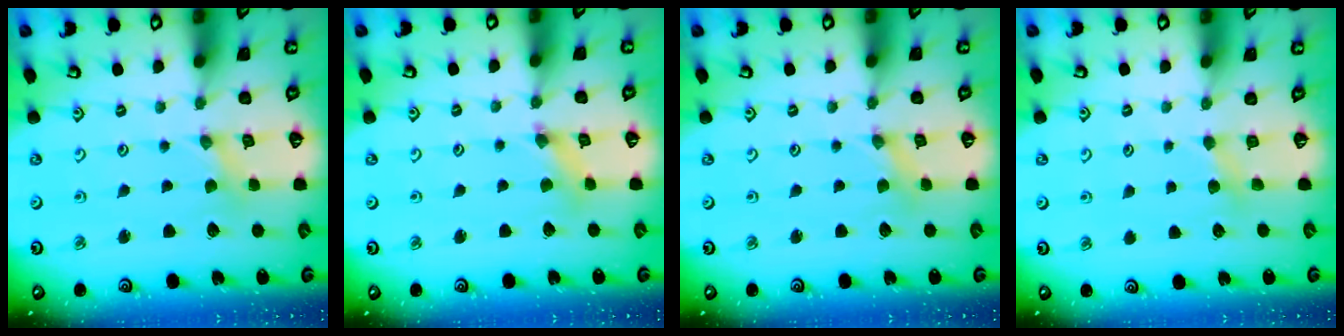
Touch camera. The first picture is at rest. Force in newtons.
{"total": 2.5, "press": 2.5, "slide": 0.4}
{"total": 0.0}
{"total": 3.0, "press": 2.9, "slide": 0.3}